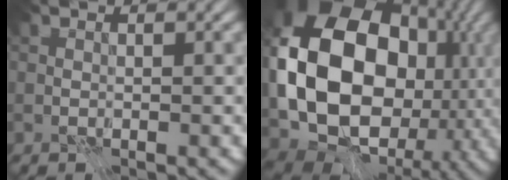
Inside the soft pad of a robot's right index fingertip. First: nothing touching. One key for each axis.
{"total": 18.1, "fx": 0.3, "fy": 14.3, "fz": 11.1, "tx": -0.237, "ty": -0.019, "tz": 0.001}